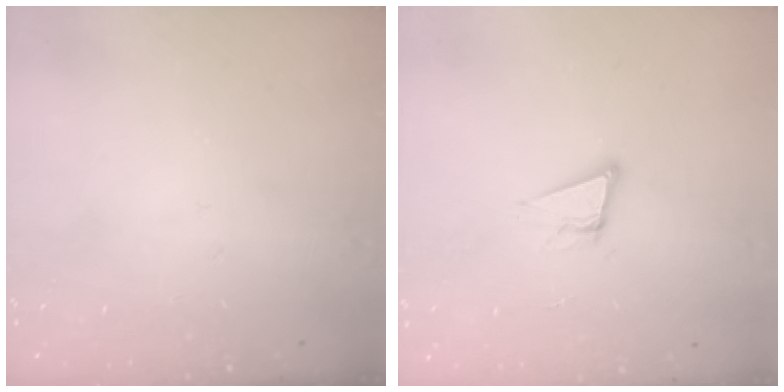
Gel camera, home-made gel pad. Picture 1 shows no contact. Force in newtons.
{"total": 7.7, "press": 7.0, "slide": 3.2}